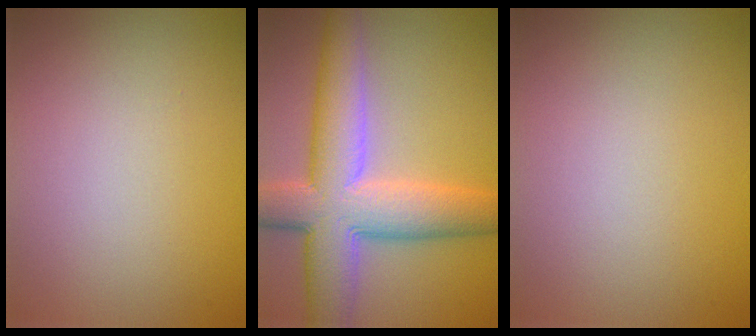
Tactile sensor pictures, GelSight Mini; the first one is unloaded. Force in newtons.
{"total": 9.5, "press": 9.5, "slide": 0.2}
{"total": 0.0}